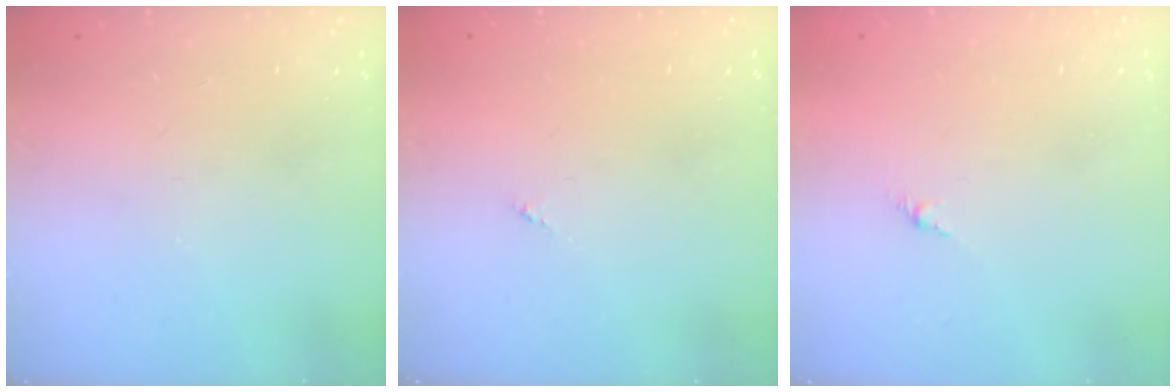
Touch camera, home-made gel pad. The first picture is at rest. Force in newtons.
{"total": 0.0}
{"total": 1.5, "press": 1.4, "slide": 0.6}